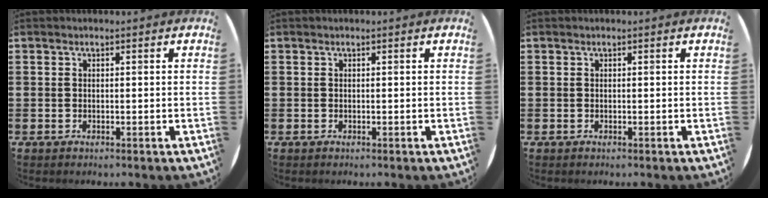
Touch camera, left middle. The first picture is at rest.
{"total": 0.0}
{"total": 0.0}